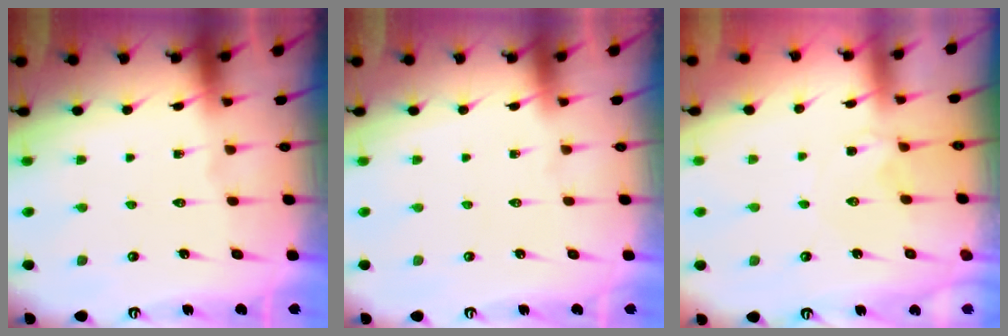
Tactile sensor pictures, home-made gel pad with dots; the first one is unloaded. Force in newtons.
{"total": 0.0}
{"total": 1.7, "press": 1.6, "slide": 0.3}